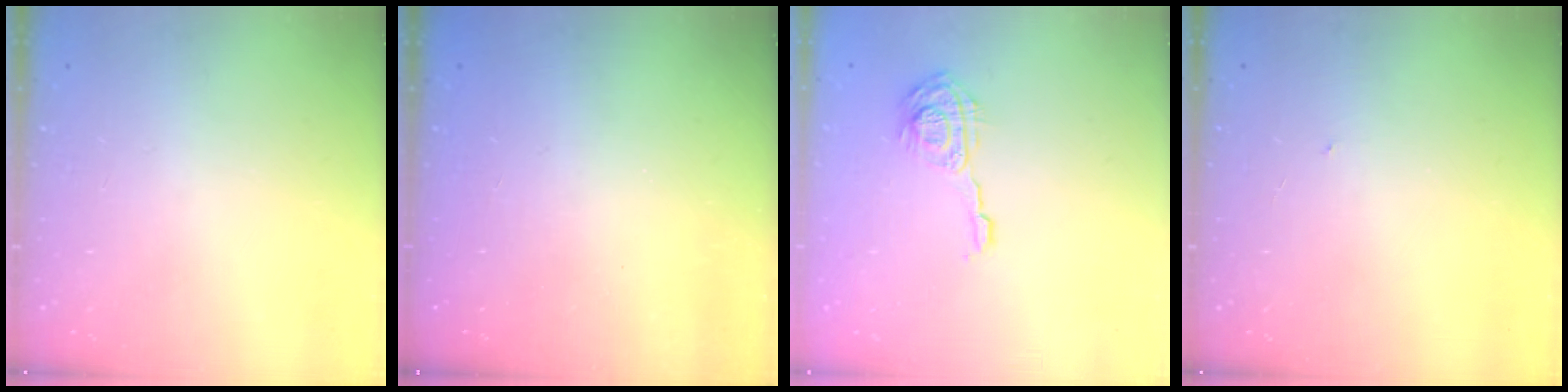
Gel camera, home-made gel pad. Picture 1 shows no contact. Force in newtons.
{"total": 2.5, "press": 2.4, "slide": 0.8}
{"total": 9.7, "press": 9.7, "slide": 0.5}
{"total": 0.6, "press": 0.6, "slide": 0.1}